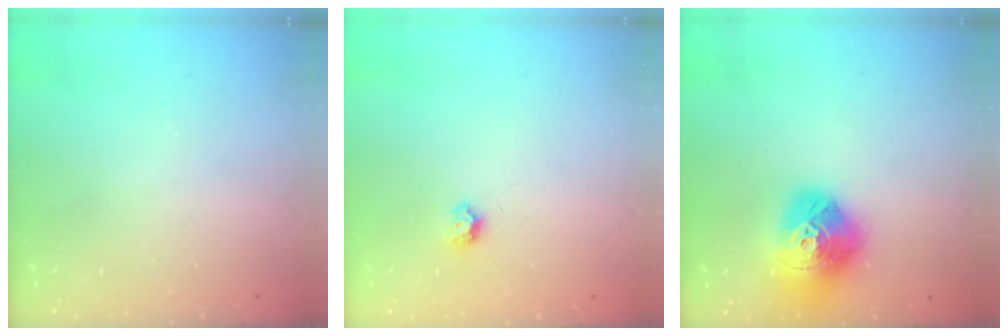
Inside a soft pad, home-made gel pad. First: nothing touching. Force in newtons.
{"total": 5.3, "press": 5.2, "slide": 0.4}
{"total": 17.6, "press": 17.6, "slide": 1.6}